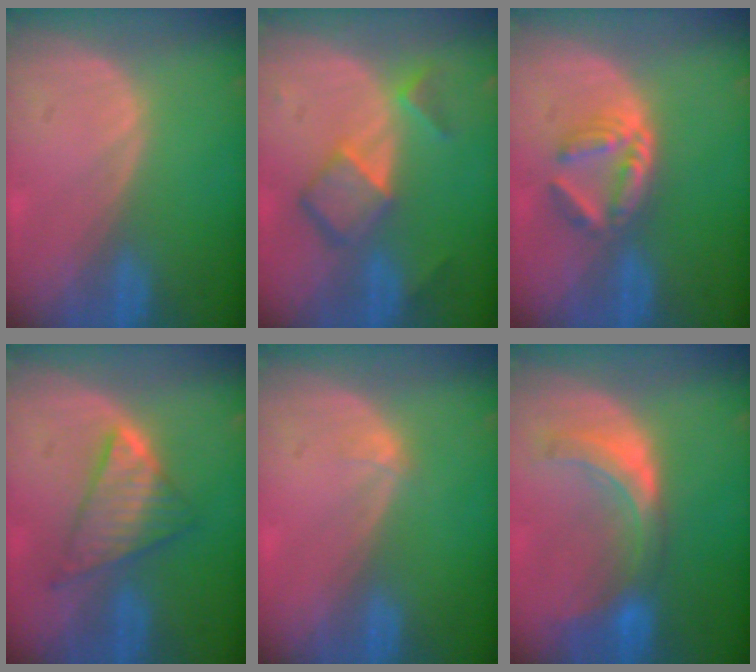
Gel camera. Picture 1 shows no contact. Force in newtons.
{"total": 6.9, "press": 6.0, "slide": 3.5}
{"total": 6.0, "press": 5.2, "slide": 3.1}
{"total": 6.7, "press": 6.6, "slide": 0.3}
{"total": 0.7, "press": 0.7, "slide": 0.1}
{"total": 7.4, "press": 6.8, "slide": 2.9}